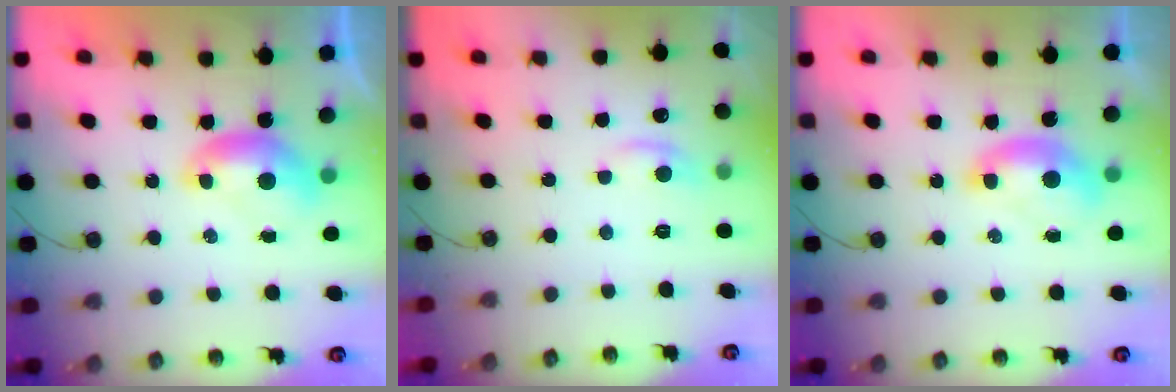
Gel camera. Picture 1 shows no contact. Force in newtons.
{"total": 1.8, "press": 1.6, "slide": 0.8}
{"total": 1.3, "press": 1.2, "slide": 0.5}